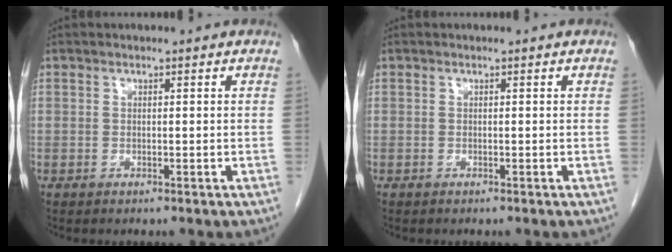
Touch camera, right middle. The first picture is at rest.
{"total": 0.0}